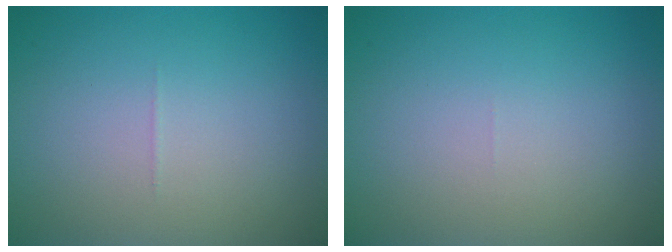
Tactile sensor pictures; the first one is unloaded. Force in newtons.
{"total": 0.0}